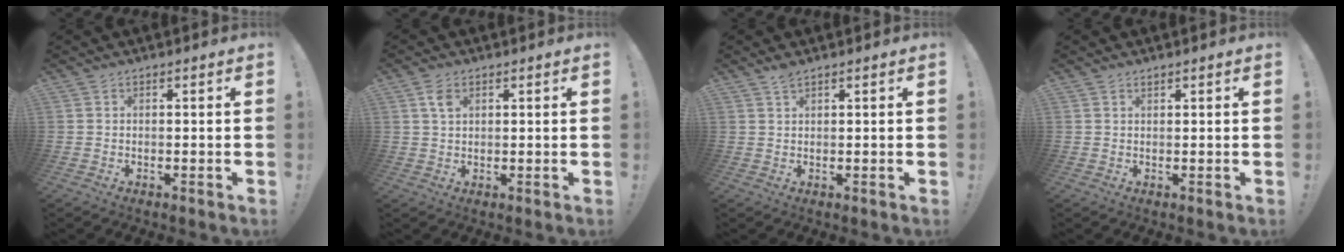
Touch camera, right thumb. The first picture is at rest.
{"total": 3.8, "force": [1.8, 2.2, 2.6], "torque": [-0.042, -0.001, 0.031]}
{"total": 2.2, "force": [1.9, 0.7, 0.9], "torque": [-0.012, -0.002, 0.033]}
{"total": 0.6, "force": [0.6, 0.3, 0.2], "torque": [0.001, -0.002, 0.010]}